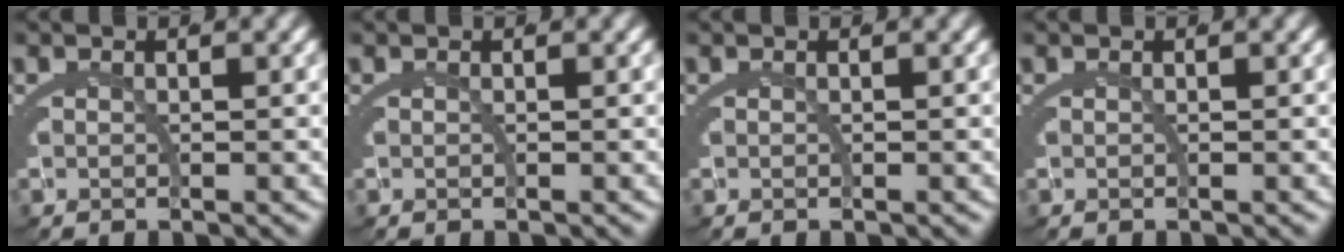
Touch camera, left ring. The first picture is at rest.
{"total": 0.0}
{"total": 0.0}
{"total": 0.0}